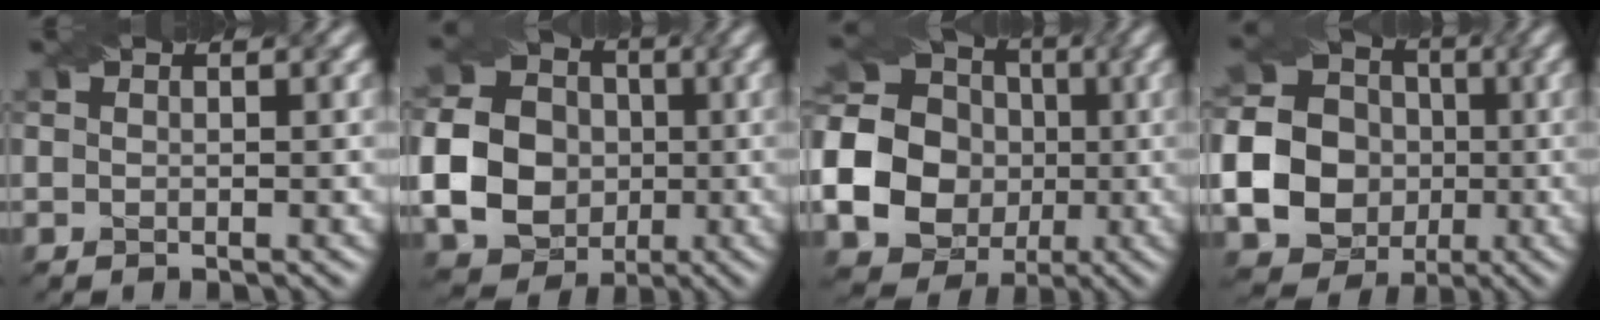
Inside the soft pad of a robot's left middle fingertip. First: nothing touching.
{"total": 13.2, "force": [-1.0, 12.2, 5.0], "torque": [-0.135, -0.002, -0.040]}
{"total": 24.4, "force": [-3.4, 23.2, 6.7], "torque": [-0.167, -0.010, -0.112]}
{"total": 23.5, "force": [-3.2, 22.6, 5.9], "torque": [-0.167, -0.019, -0.097]}